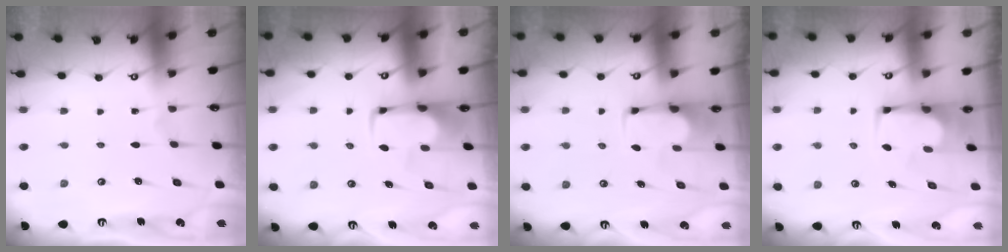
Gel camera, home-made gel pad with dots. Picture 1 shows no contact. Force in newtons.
{"total": 1.9, "press": 1.9, "slide": 0.4}
{"total": 1.9, "press": 1.7, "slide": 0.7}
{"total": 5.9, "press": 5.9, "slide": 0.3}